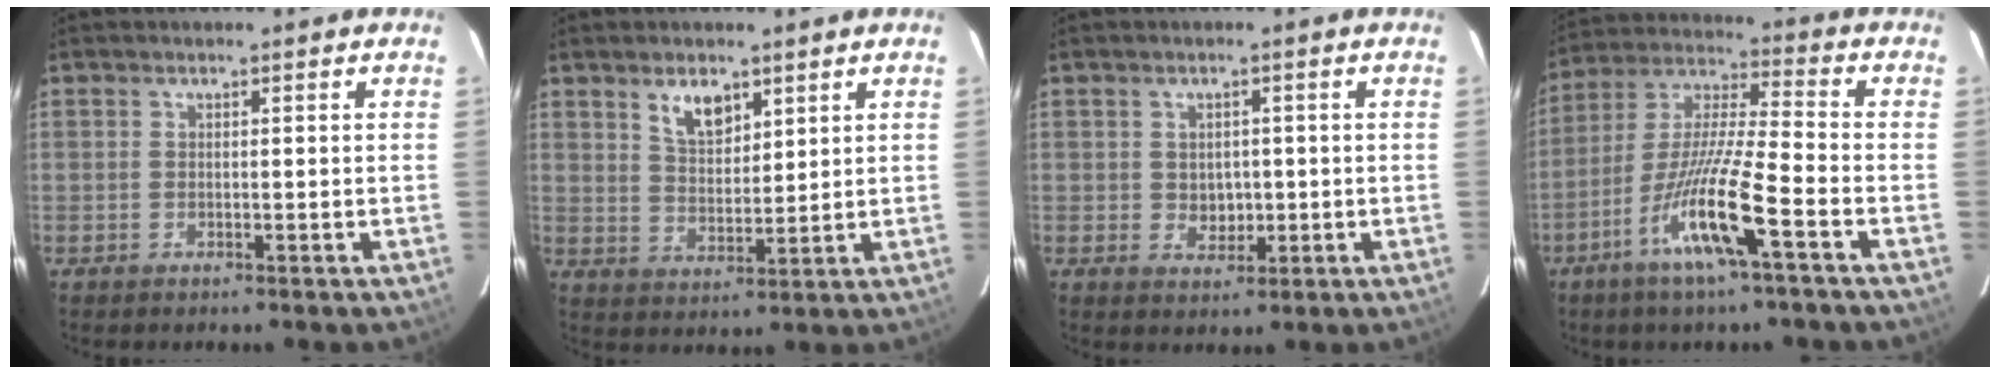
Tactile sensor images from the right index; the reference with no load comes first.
{"total": 6.2, "force": [3.8, 3.1, 3.8], "torque": [-0.064, 0.004, 0.073]}
{"total": 3.4, "force": [-0.1, 2.9, 1.6], "torque": [-0.027, 0.003, 0.006]}
{"total": 13.8, "force": [-6.9, 0.8, 12.0], "torque": [-0.243, -0.010, -0.138]}